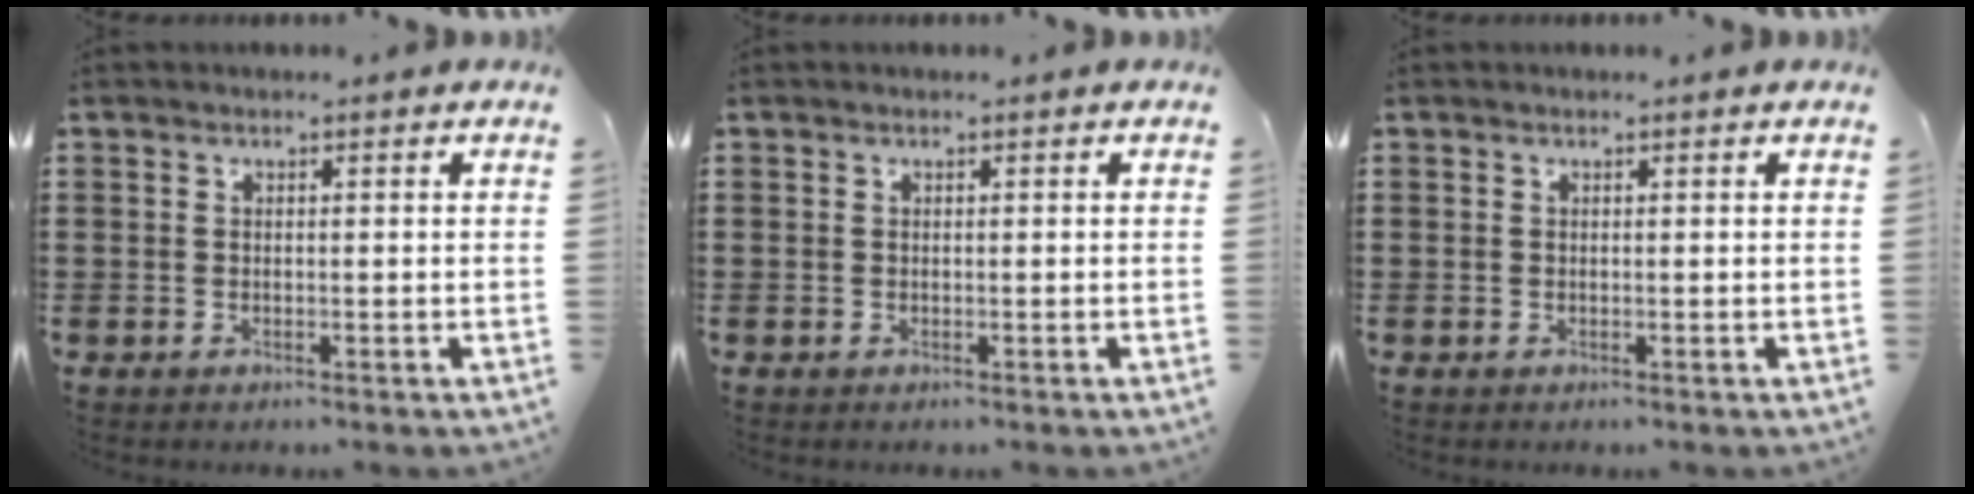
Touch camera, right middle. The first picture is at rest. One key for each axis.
{"total": 0.0}
{"total": 0.0}